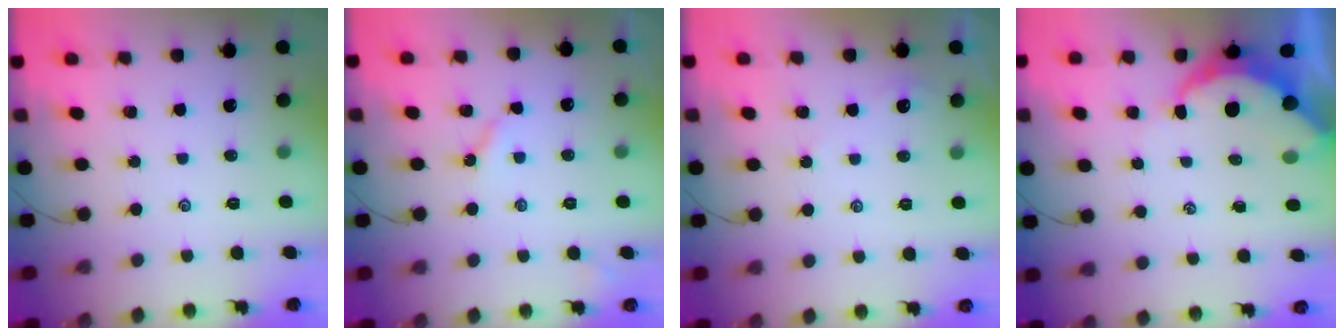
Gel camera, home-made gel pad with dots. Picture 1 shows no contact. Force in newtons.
{"total": 2.9, "press": 2.9, "slide": 0.4}
{"total": 1.4, "press": 1.4, "slide": 0.2}
{"total": 8.8, "press": 8.7, "slide": 1.0}